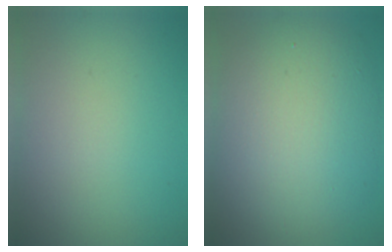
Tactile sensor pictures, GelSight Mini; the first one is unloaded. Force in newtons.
{"total": 10.1, "press": 10.1, "slide": 0.7}